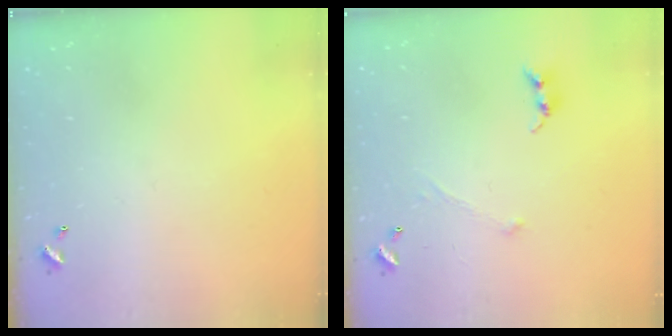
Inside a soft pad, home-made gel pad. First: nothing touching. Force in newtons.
{"total": 0.6, "press": 0.6, "slide": 0.3}